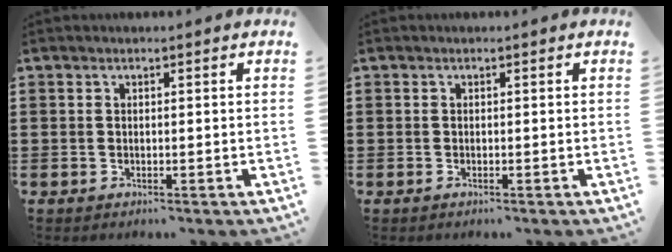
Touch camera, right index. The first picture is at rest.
{"total": 0.0}